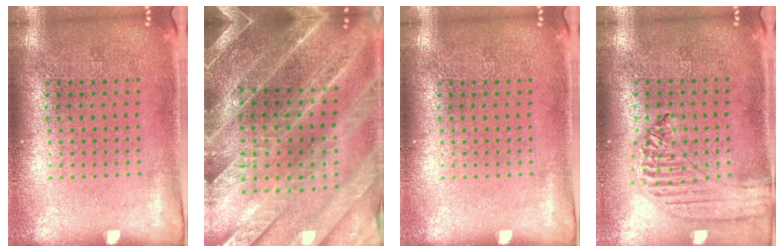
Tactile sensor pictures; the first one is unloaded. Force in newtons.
{"total": 3.6, "press": 3.4, "slide": 1.2}
{"total": 0.0}
{"total": 1.2, "press": 1.2, "slide": 0.1}